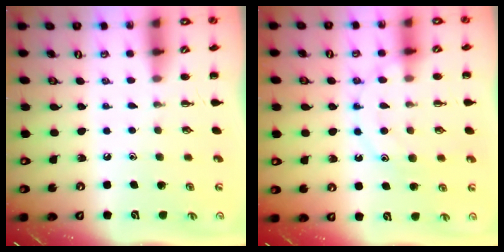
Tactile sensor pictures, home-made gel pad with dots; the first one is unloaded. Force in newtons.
{"total": 13.4, "press": 13.4, "slide": 0.9}